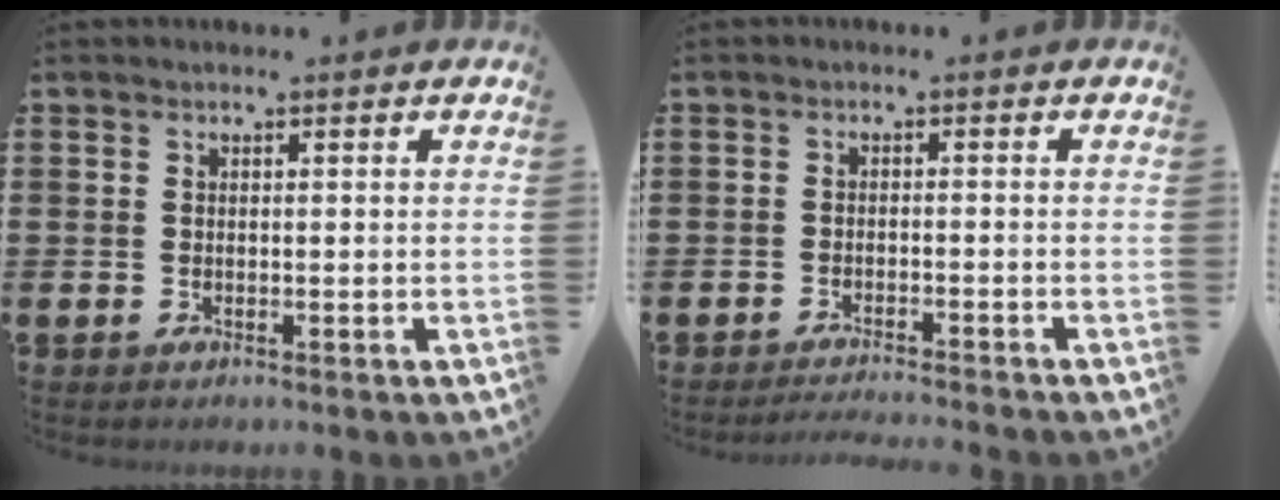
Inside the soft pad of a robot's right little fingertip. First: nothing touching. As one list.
[{"total": 1.5, "force": [-1.4, -0.2, 0.3], "torque": [-0.003, 0.002, -0.028]}]